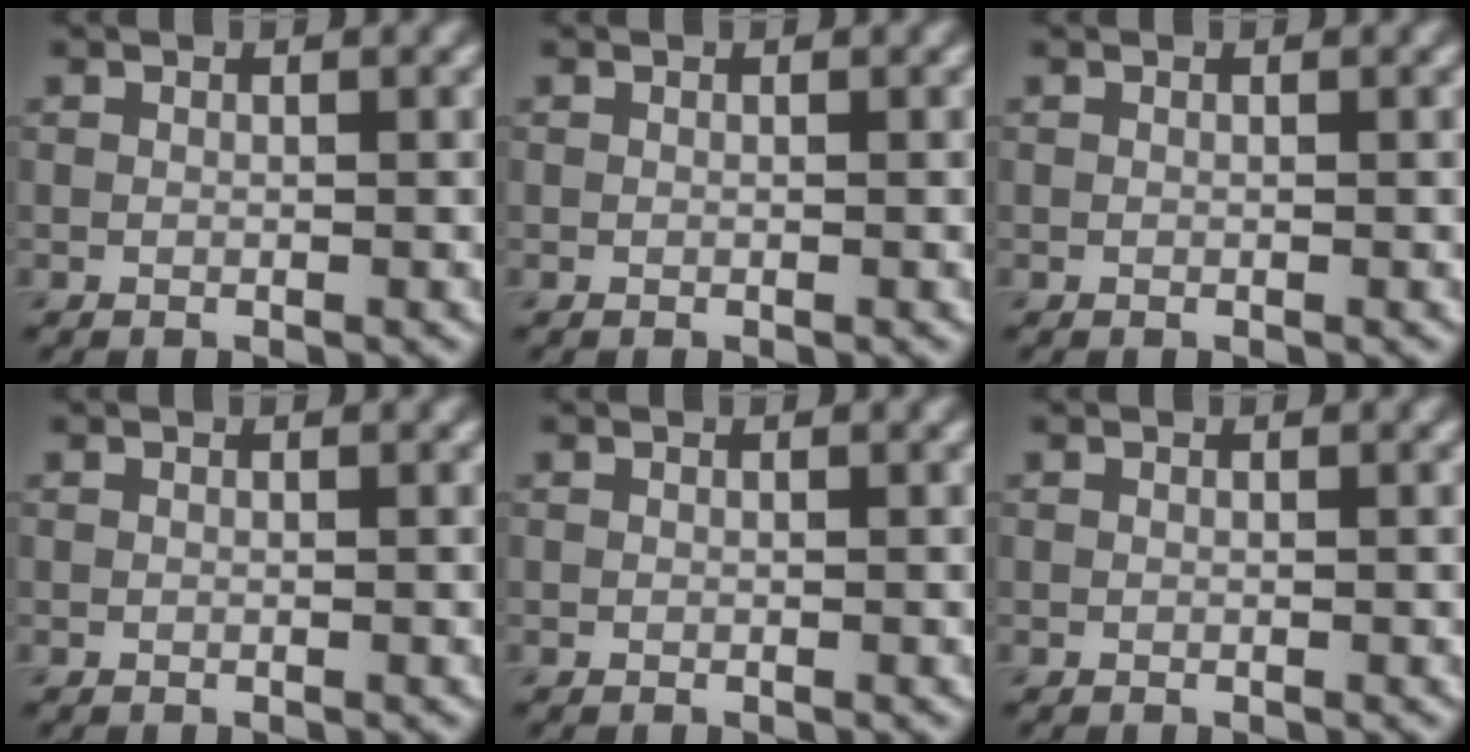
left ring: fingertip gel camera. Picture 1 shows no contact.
{"total": 0.0}
{"total": 0.0}
{"total": 0.0}
{"total": 0.0}
{"total": 0.0}